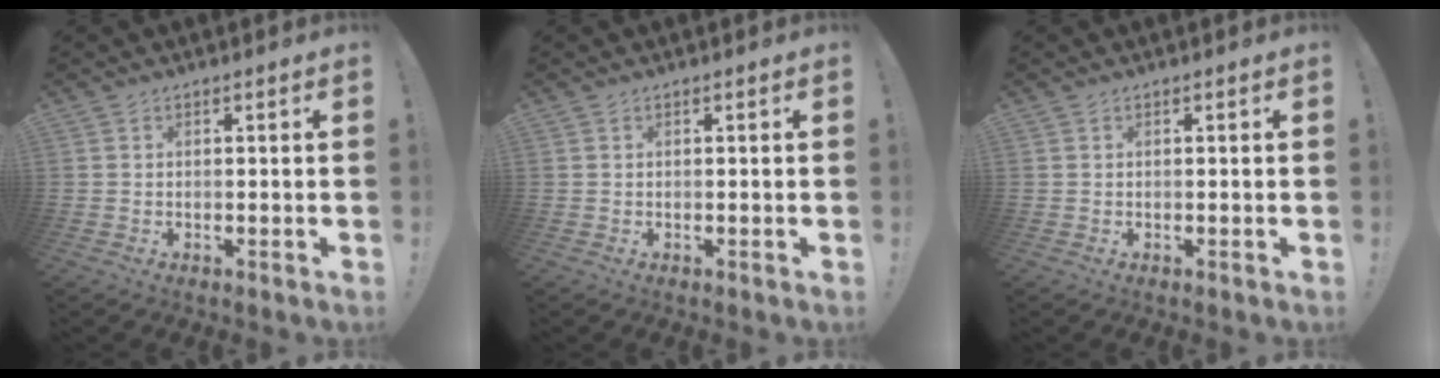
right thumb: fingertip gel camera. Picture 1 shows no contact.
{"total": 0.0}
{"total": 0.0}